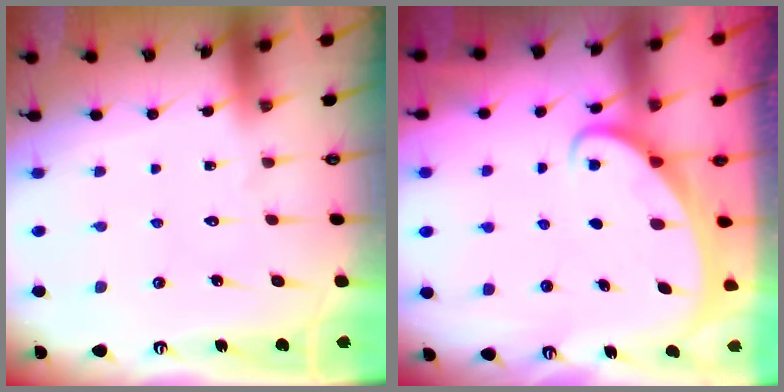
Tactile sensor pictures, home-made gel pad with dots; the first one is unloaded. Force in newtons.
{"total": 2.1, "press": 2.1, "slide": 0.2}